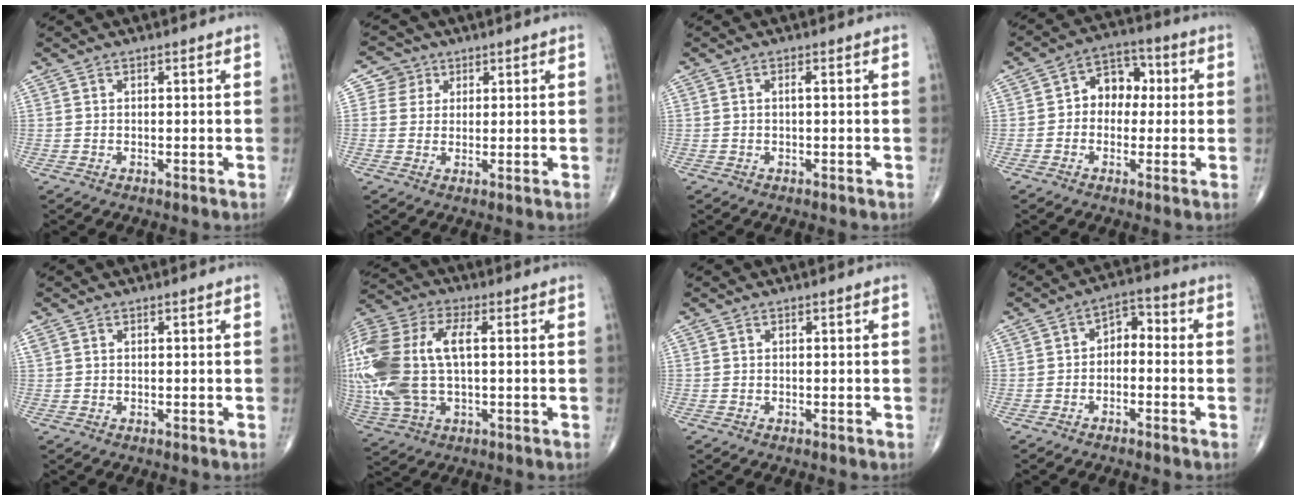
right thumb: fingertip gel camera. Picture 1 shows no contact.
{"total": 3.9, "force": [1.5, 3.6, -0.1], "torque": [0.026, -0.002, 0.019]}
{"total": 0.6, "force": [0.0, 0.0, 0.6], "torque": [-0.014, -0.001, -0.001]}
{"total": 8.2, "force": [0.5, 6.3, 5.2], "torque": [-0.039, 0.028, -0.004]}
{"total": 0.9, "force": [0.4, 0.7, 0.4], "torque": [-0.013, 0.013, 0.012]}
{"total": 22.5, "force": [1.6, 11.9, 19.0], "torque": [-0.471, 0.015, 0.032]}
{"total": 0.0}
{"total": 4.9, "force": [-1.0, 3.2, 3.5], "torque": [-0.036, 0.035, -0.031]}